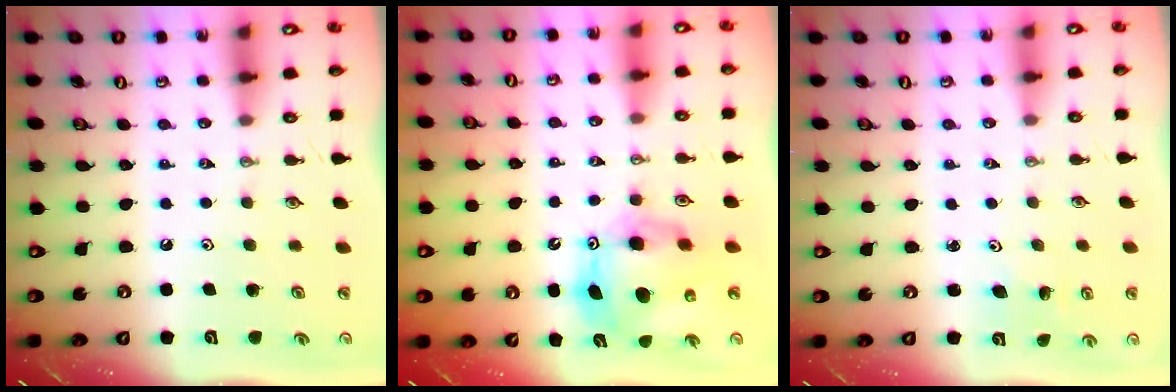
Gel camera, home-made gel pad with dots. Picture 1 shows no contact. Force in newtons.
{"total": 12.4, "press": 12.4, "slide": 1.0}
{"total": 2.3, "press": 2.3, "slide": 0.3}